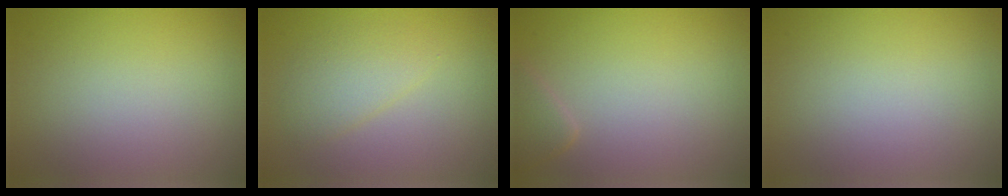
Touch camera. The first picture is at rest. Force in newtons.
{"total": 2.3, "press": 2.3, "slide": 0.1}
{"total": 0.9, "press": 0.9, "slide": 0.1}
{"total": 0.0}